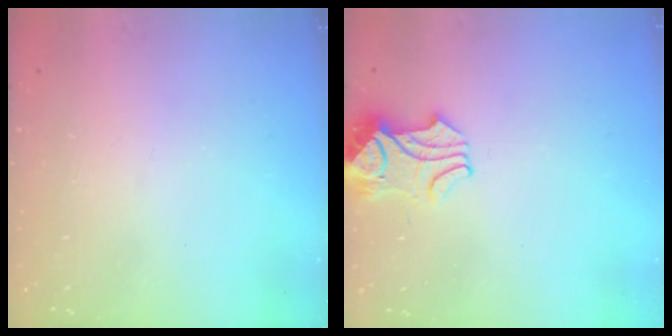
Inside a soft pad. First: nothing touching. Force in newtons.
{"total": 2.2, "press": 2.1, "slide": 0.5}